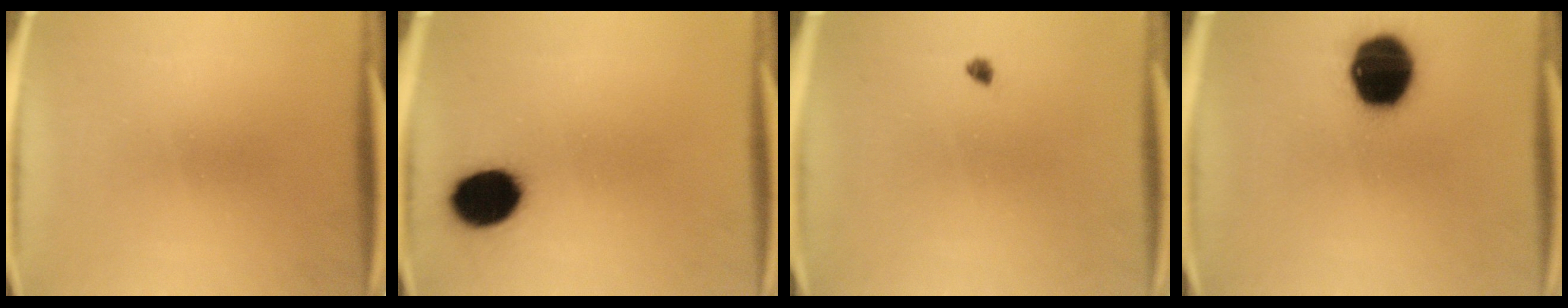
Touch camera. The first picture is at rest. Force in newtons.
{"total": 11.5}
{"total": 0.9}
{"total": 17.5}